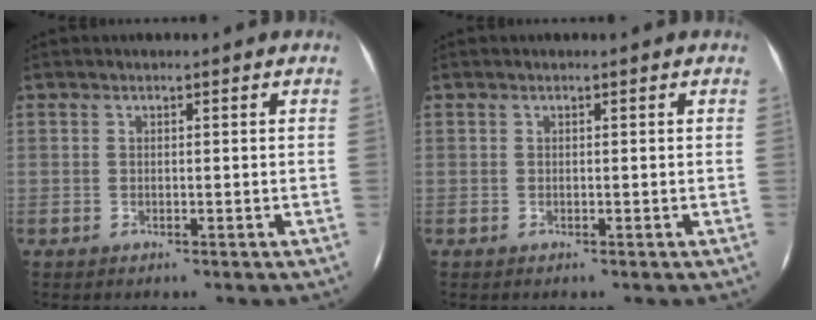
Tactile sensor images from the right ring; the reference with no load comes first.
{"total": 0.0}